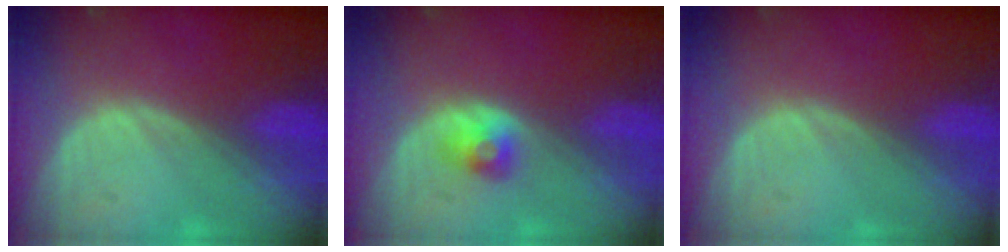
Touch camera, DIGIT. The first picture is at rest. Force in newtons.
{"total": 2.6, "press": 2.4, "slide": 1.2}
{"total": 0.0}